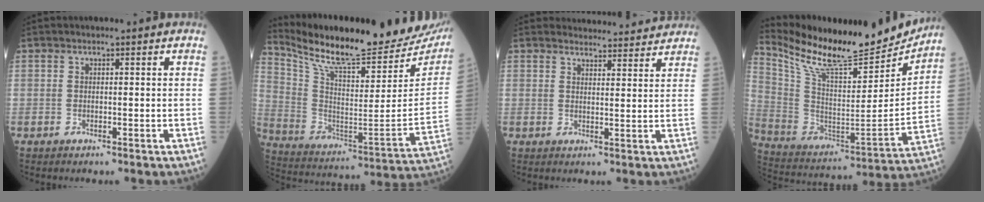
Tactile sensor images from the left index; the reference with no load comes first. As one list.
[{"total": 28.2, "force": [24.8, 4.6, 12.5], "torque": [-0.221, -0.082, 0.353]}, {"total": 8.7, "force": [8.6, 1.3, 0.6], "torque": [0.009, 0.002, 0.088]}, {"total": 22.1, "force": [19.9, 4.2, 8.8], "torque": [-0.171, -0.041, 0.320]}]